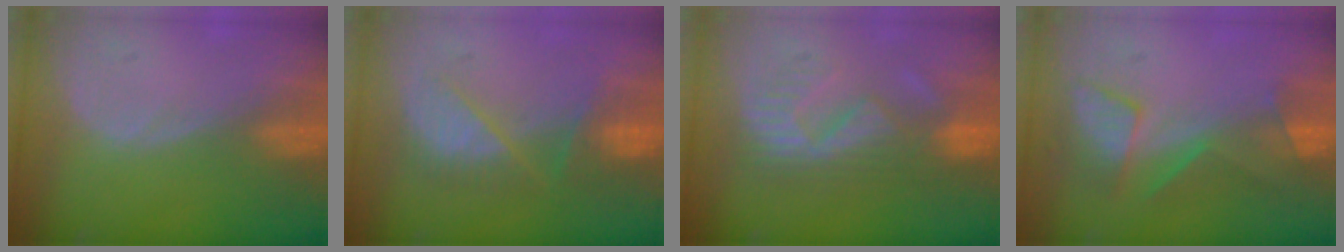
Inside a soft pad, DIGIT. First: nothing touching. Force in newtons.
{"total": 7.4, "press": 7.1, "slide": 2.1}
{"total": 8.7, "press": 8.4, "slide": 2.1}
{"total": 7.3, "press": 7.0, "slide": 2.2}